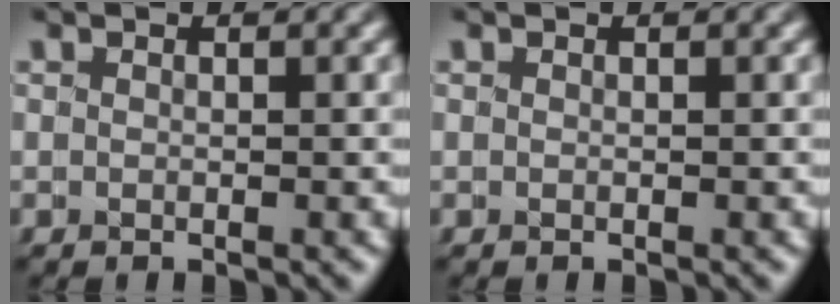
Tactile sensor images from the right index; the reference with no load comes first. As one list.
[{"total": 0.0}]